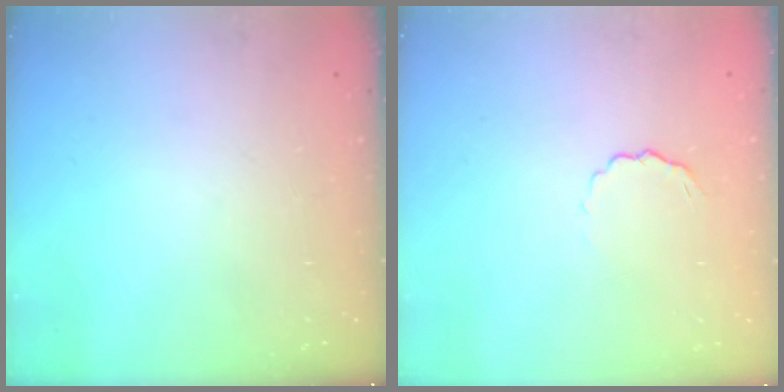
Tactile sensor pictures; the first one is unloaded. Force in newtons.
{"total": 3.4, "press": 3.3, "slide": 0.8}